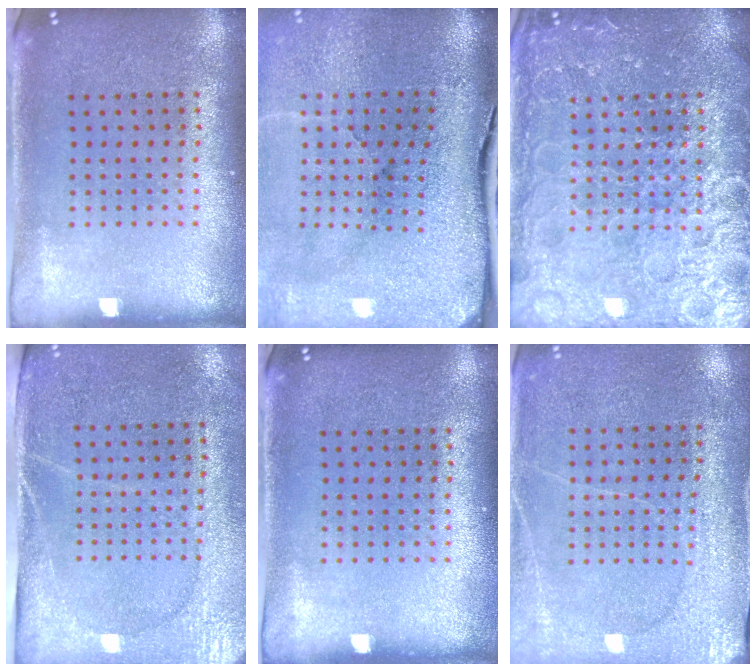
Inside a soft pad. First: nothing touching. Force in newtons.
{"total": 5.1, "press": 4.0, "slide": 3.2}
{"total": 6.9, "press": 6.9, "slide": 0.8}
{"total": 2.9, "press": 2.5, "slide": 1.4}
{"total": 0.0}
{"total": 2.9, "press": 2.8, "slide": 0.4}